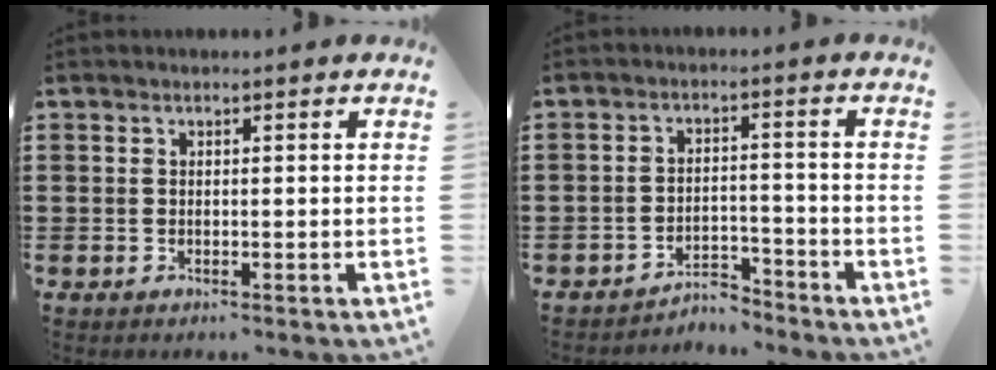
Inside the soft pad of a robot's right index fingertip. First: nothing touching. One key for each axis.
{"total": 3.7, "fx": -3.7, "fy": 0.5, "fz": 0.4, "tx": -0.013, "ty": 0.004, "tz": -0.076}